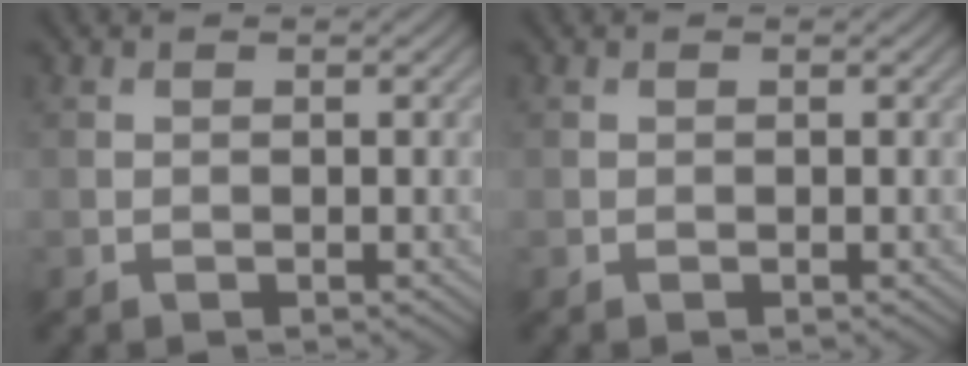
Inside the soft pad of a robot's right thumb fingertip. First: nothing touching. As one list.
[{"total": 0.0}]